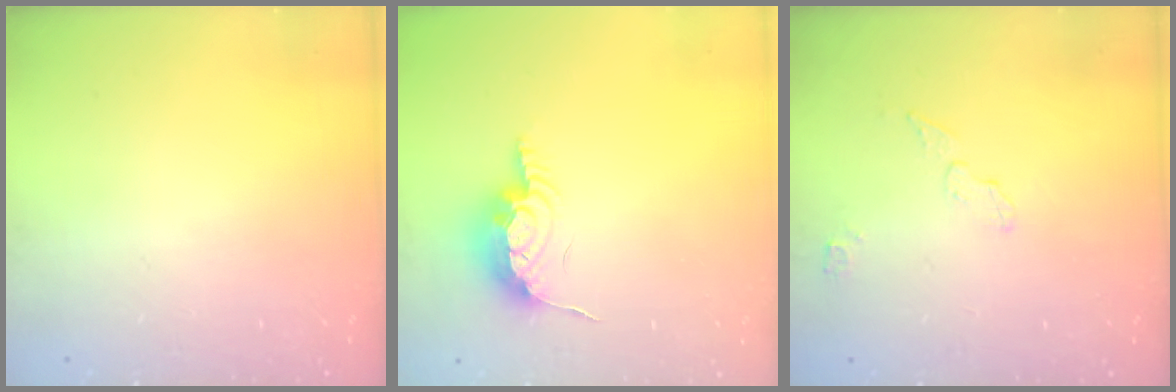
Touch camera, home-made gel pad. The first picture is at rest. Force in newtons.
{"total": 11.2, "press": 10.9, "slide": 2.6}
{"total": 4.1, "press": 4.0, "slide": 0.5}